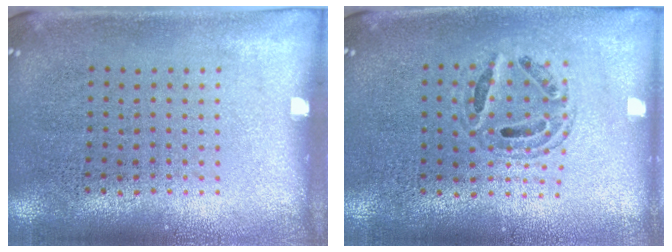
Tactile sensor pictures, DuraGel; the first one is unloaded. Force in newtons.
{"total": 0.7, "press": 0.7, "slide": 0.1}